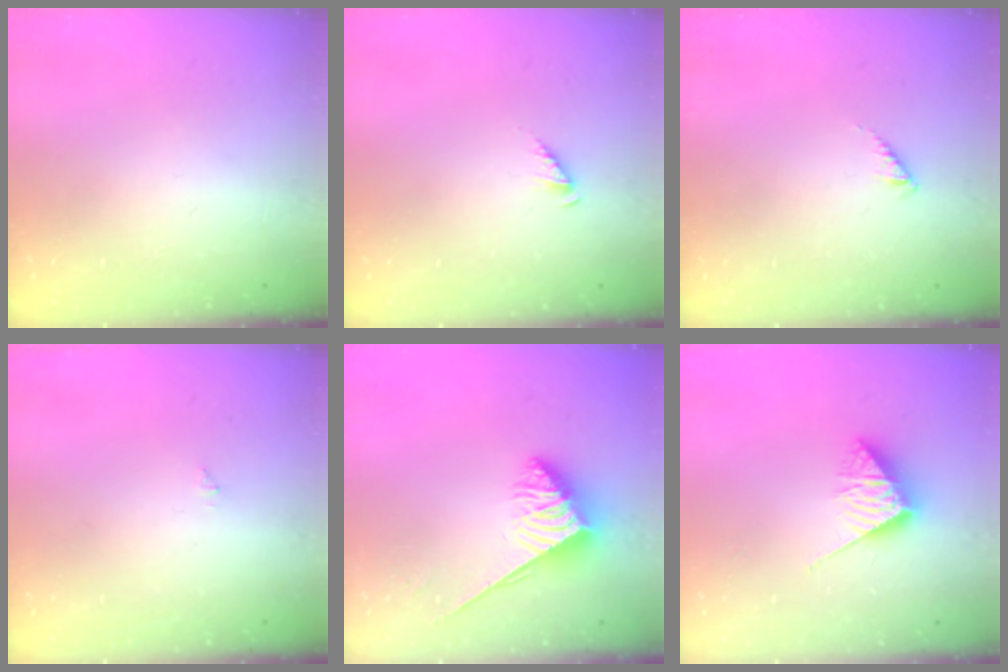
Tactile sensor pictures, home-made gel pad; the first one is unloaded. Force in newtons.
{"total": 2.8, "press": 2.8, "slide": 0.4}
{"total": 2.3, "press": 2.3, "slide": 0.3}
{"total": 0.0}
{"total": 3.9, "press": 3.8, "slide": 0.6}
{"total": 8.2, "press": 8.2, "slide": 0.4}